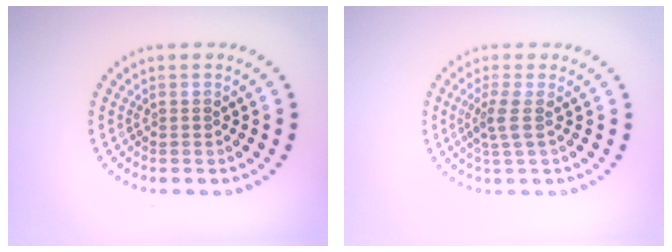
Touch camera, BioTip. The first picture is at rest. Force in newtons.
{"total": 2.1, "press": 1.6, "slide": 1.3}